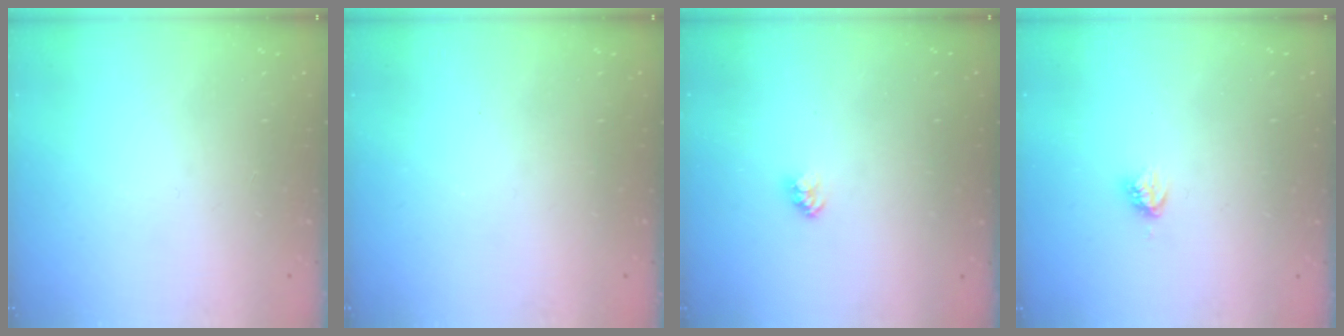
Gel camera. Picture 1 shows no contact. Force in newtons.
{"total": 0.0}
{"total": 2.4, "press": 2.4, "slide": 0.1}
{"total": 3.8, "press": 3.8, "slide": 0.4}